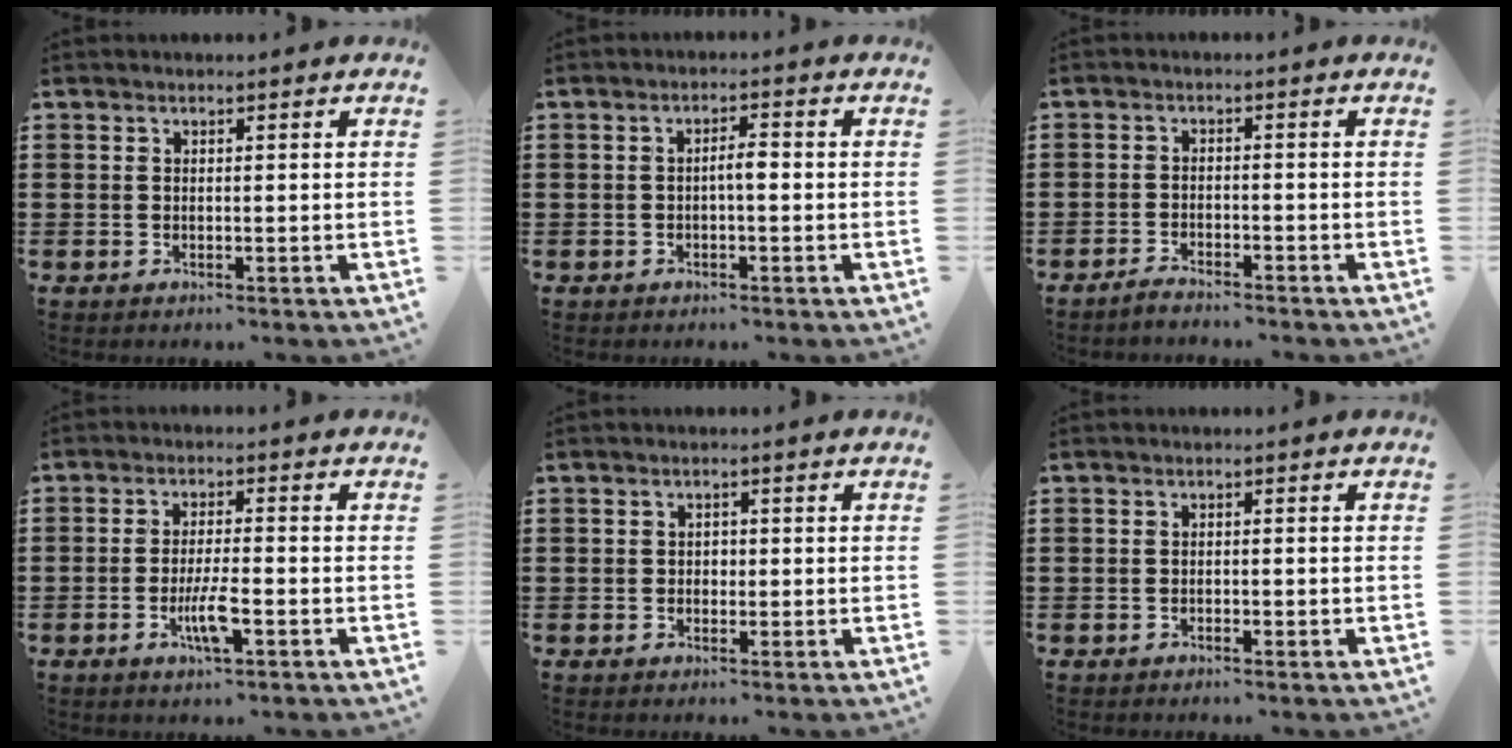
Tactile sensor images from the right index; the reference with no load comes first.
{"total": 2.4, "force": [-0.4, 0.6, 2.3], "torque": [-0.042, 0.004, -0.008]}
{"total": 2.0, "force": [-2.0, 0.0, 0.2], "torque": [-0.007, 0.003, -0.039]}
{"total": 5.0, "force": [-2.1, 0.8, 4.5], "torque": [-0.094, -0.009, -0.041]}
{"total": 0.9, "force": [-0.1, 0.7, 0.5], "torque": [-0.012, 0.002, -0.003]}
{"total": 0.7, "force": [-0.6, 0.2, 0.3], "torque": [-0.009, -0.002, -0.011]}